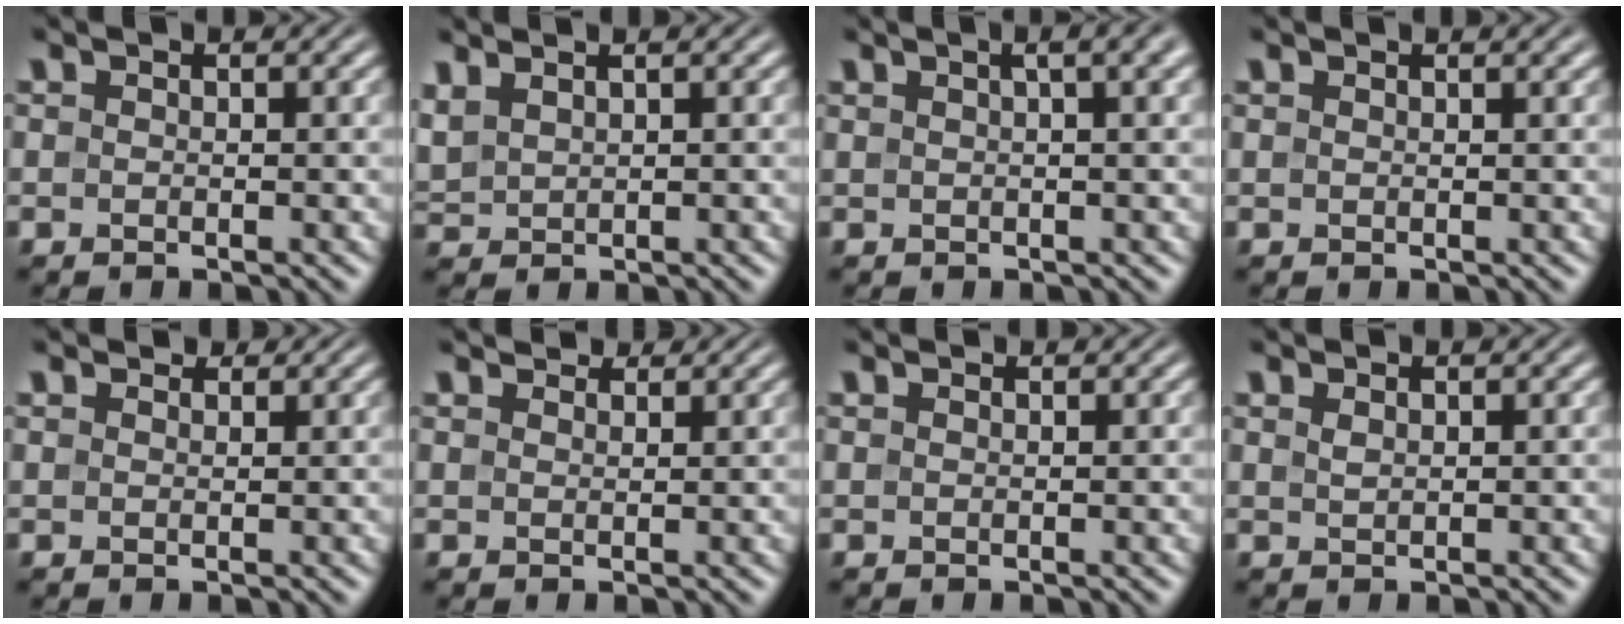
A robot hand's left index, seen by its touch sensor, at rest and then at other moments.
{"total": 2.0, "force": [1.5, 0.9, 1.0], "torque": [-0.031, 0.008, 0.039]}
{"total": 7.4, "force": [3.4, 3.5, 5.6], "torque": [-0.033, 0.044, 0.014]}
{"total": 1.3, "force": [1.1, 0.4, 0.6], "torque": [-0.005, 0.001, 0.007]}
{"total": 2.0, "force": [1.7, 0.8, 0.6], "torque": [-0.014, -0.002, 0.019]}
{"total": 2.8, "force": [2.5, 0.8, 0.8], "torque": [-0.017, -0.002, 0.035]}
{"total": 1.2, "force": [1.1, 0.2, 0.3], "torque": [-0.013, 0.000, 0.011]}
{"total": 0.7, "force": [0.6, 0.2, 0.4], "torque": [-0.011, 0.001, 0.012]}